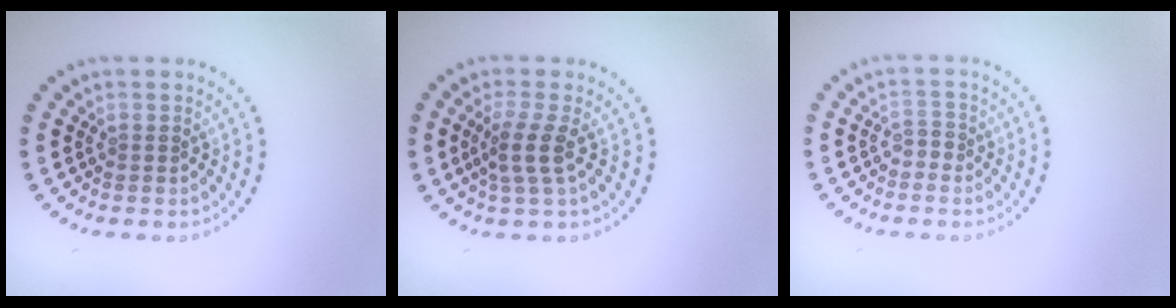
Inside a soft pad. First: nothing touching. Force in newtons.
{"total": 2.5, "press": 2.0, "slide": 1.6}
{"total": 1.0, "press": 0.8, "slide": 0.6}